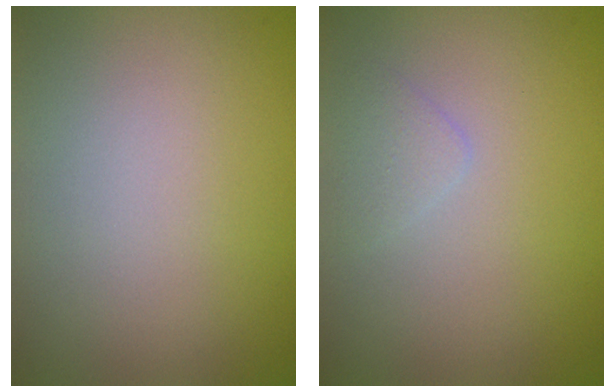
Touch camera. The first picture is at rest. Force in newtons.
{"total": 1.1, "press": 1.1, "slide": 0.0}